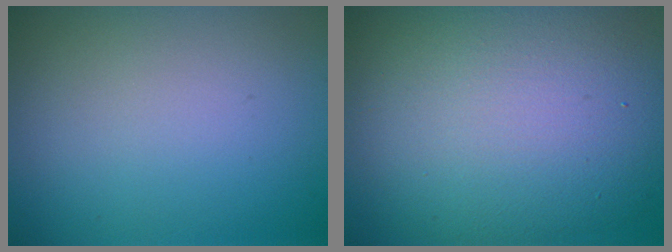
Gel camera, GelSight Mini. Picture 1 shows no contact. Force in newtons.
{"total": 13.9, "press": 13.9, "slide": 0.7}